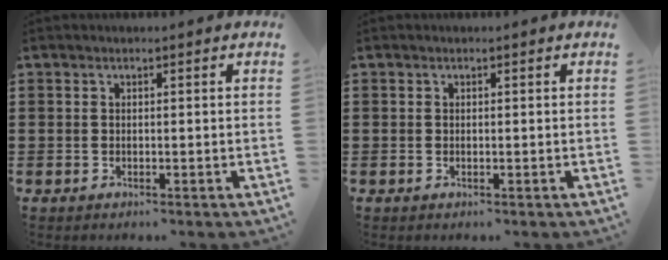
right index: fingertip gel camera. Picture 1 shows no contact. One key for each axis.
{"total": 0.0}